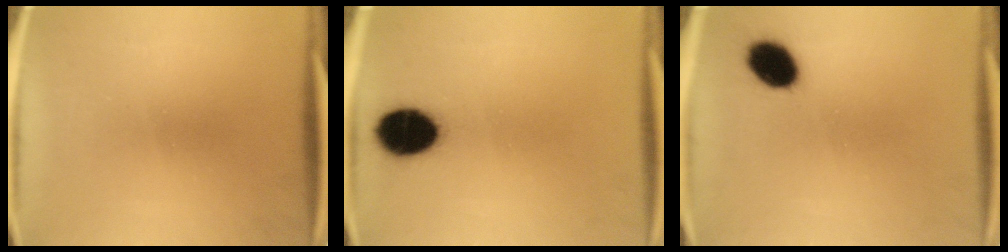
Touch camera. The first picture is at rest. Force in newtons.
{"total": 11.5}
{"total": 8.2}